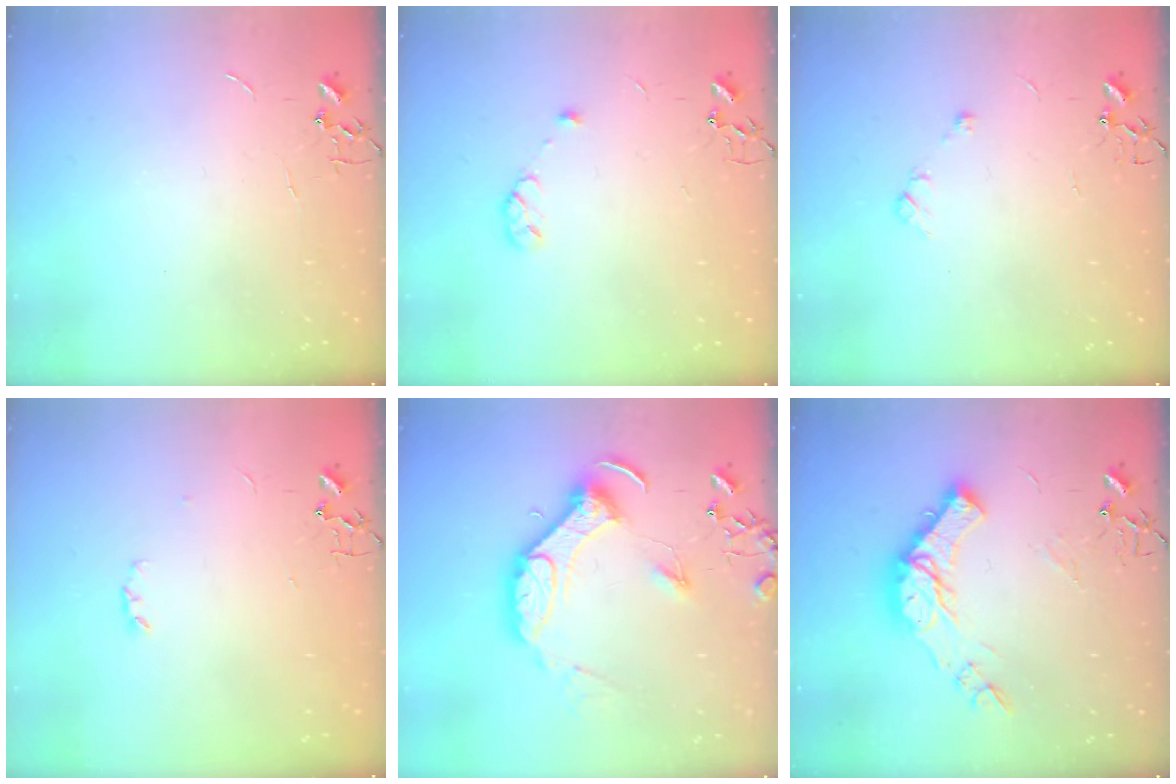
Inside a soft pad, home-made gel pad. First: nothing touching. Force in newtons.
{"total": 5.5, "press": 5.4, "slide": 1.0}
{"total": 4.9, "press": 4.8, "slide": 1.2}
{"total": 3.2, "press": 3.2, "slide": 0.6}
{"total": 14.3, "press": 14.2, "slide": 2.0}
{"total": 16.5, "press": 16.5, "slide": 1.5}